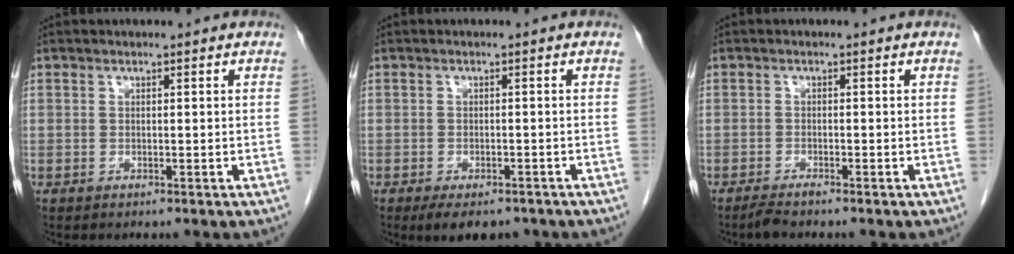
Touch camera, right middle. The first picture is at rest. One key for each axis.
{"total": 5.8, "fx": -4.4, "fy": 2.5, "fz": 2.9, "tx": -0.035, "ty": -0.003, "tz": -0.062}
{"total": 1.6, "fx": -1.4, "fy": -0.1, "fz": 0.7, "tx": -0.020, "ty": -0.005, "tz": -0.029}